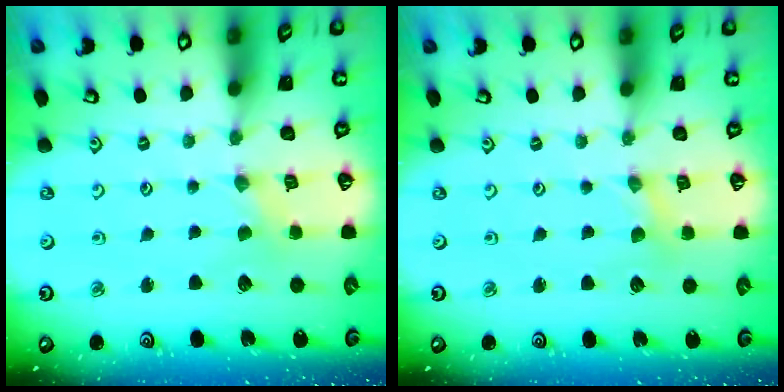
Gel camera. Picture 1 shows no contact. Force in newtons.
{"total": 0.6, "press": 0.5, "slide": 0.1}